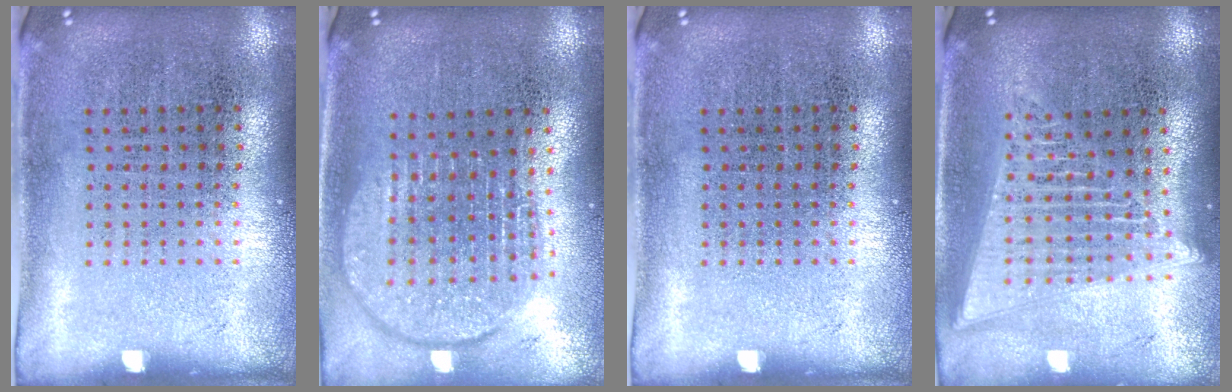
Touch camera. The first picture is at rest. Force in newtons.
{"total": 1.8, "press": 1.5, "slide": 1.0}
{"total": 0.0}
{"total": 2.0, "press": 1.8, "slide": 1.0}